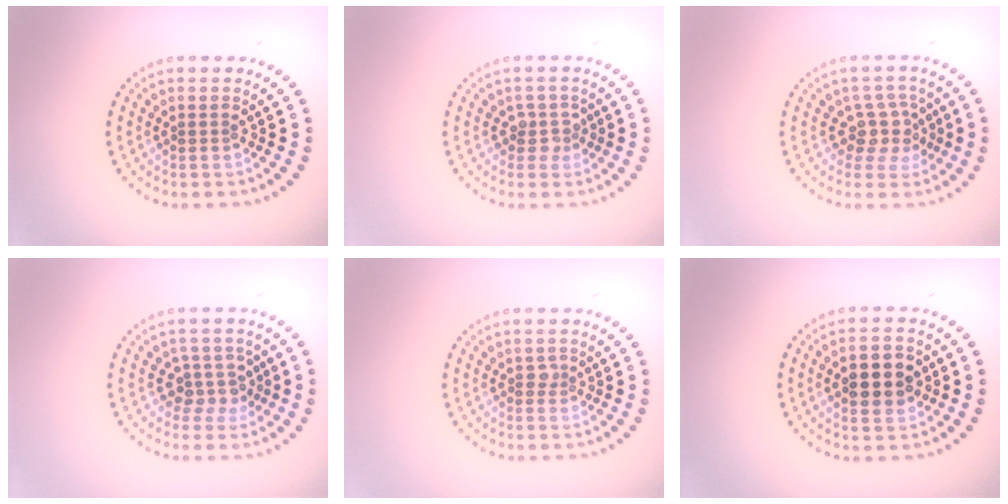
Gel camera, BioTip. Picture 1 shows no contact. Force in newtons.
{"total": 1.9, "press": 1.5, "slide": 1.2}
{"total": 2.9, "press": 2.3, "slide": 1.8}
{"total": 2.3, "press": 1.9, "slide": 1.4}
{"total": 0.6, "press": 0.5, "slide": 0.3}
{"total": 4.8, "press": 4.8, "slide": 0.2}